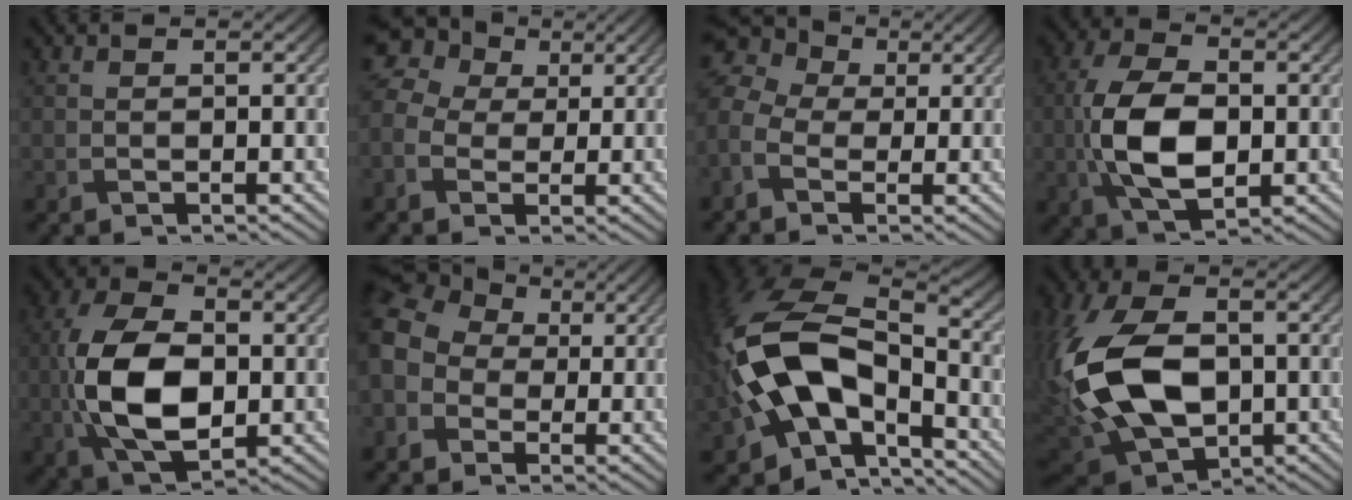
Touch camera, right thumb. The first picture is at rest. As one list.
[{"total": 8.2, "force": [1.3, 6.8, 4.3], "torque": [-0.126, 0.022, 0.012]}, {"total": 7.5, "force": [-0.9, 5.6, 4.9], "torque": [-0.142, 0.005, -0.025]}, {"total": 10.4, "force": [-1.2, 5.9, 8.5], "torque": [-0.187, -0.001, -0.024]}, {"total": 12.6, "force": [-1.3, 7.4, 10.2], "torque": [-0.227, 0.000, -0.026]}, {"total": 10.7, "force": [-0.6, 9.2, 5.4], "torque": [-0.158, -0.004, -0.043]}, {"total": 16.5, "force": [-4.7, 9.5, 12.6], "torque": [-0.270, -0.011, -0.094]}, {"total": 16.9, "force": [-1.5, 10.2, 13.4], "torque": [-0.323, -0.001, -0.038]}]